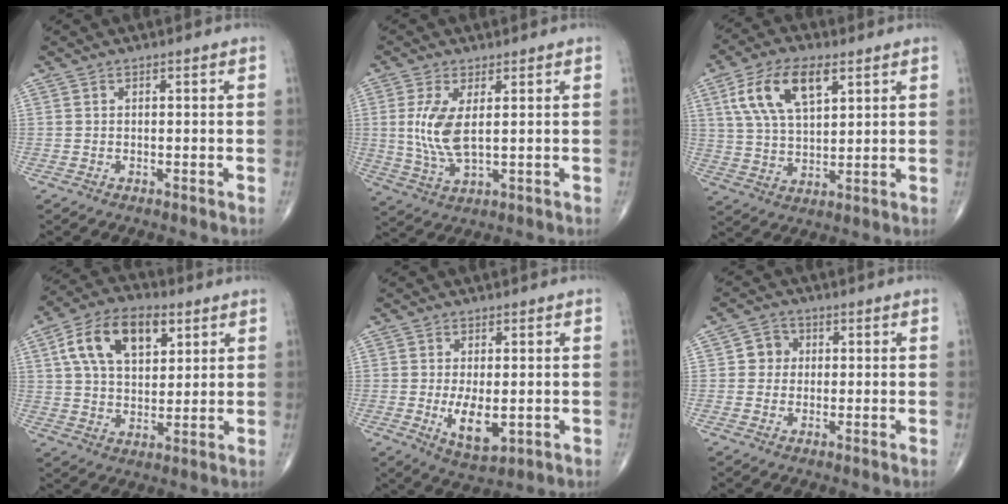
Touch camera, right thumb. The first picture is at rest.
{"total": 8.2, "force": [1.3, 3.2, 7.4], "torque": [-0.166, -0.015, 0.034]}
{"total": 13.0, "force": [5.5, 6.3, 10.0], "torque": [-0.181, -0.006, 0.104]}
{"total": 14.7, "force": [5.6, 8.5, 10.5], "torque": [-0.164, -0.001, 0.098]}
{"total": 7.0, "force": [-1.0, 3.3, 6.1], "torque": [-0.097, -0.016, -0.007]}
{"total": 3.8, "force": [0.4, 3.6, 1.2], "torque": [0.007, 0.007, -0.001]}